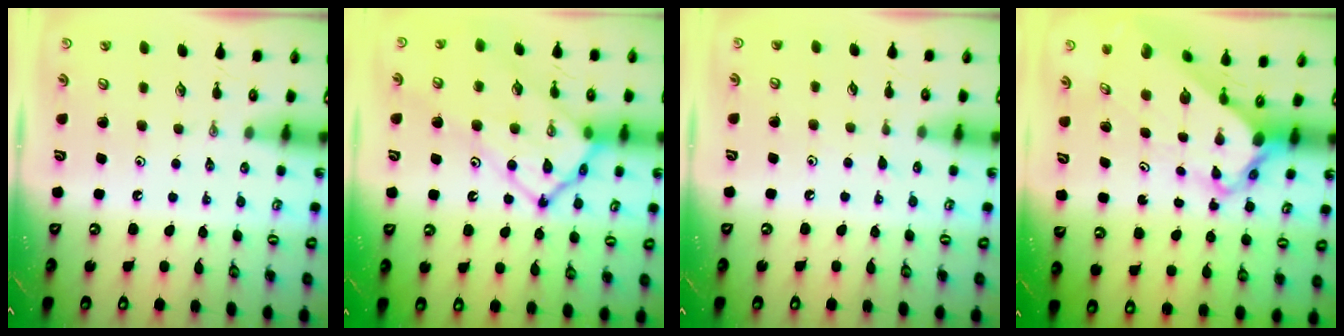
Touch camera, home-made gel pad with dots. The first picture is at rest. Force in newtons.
{"total": 17.4, "press": 17.3, "slide": 1.7}
{"total": 4.3, "press": 4.2, "slide": 0.5}
{"total": 5.1, "press": 5.1, "slide": 0.3}